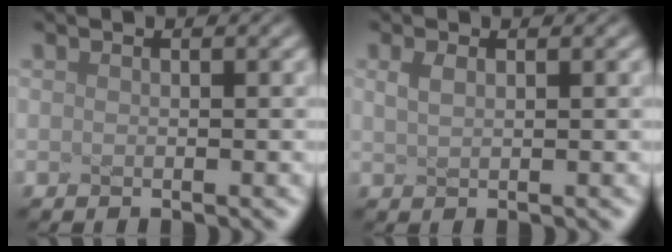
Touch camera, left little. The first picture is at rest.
{"total": 1.2, "force": [0.5, 0.5, 0.9], "torque": [-0.019, 0.002, 0.012]}